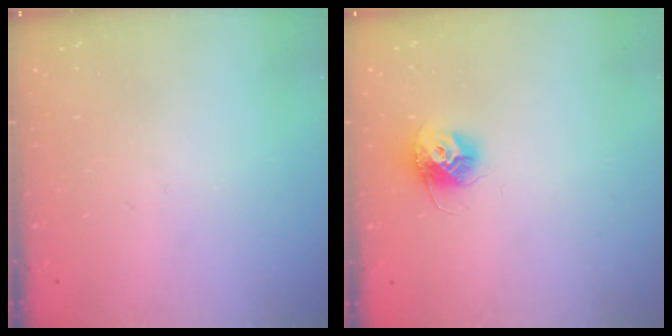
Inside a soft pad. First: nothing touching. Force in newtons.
{"total": 10.4, "press": 10.4, "slide": 0.5}